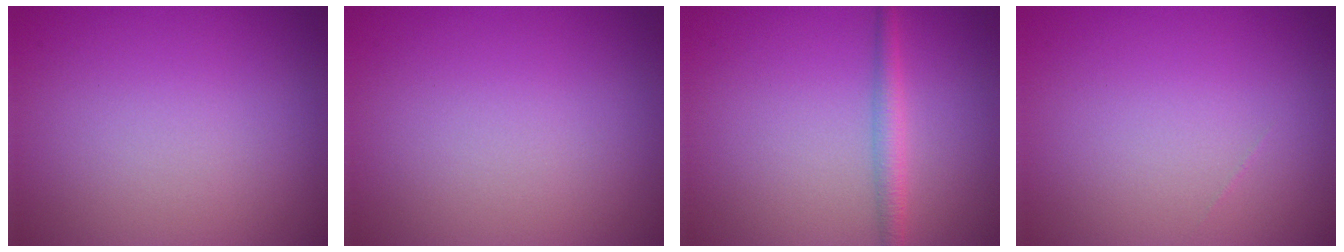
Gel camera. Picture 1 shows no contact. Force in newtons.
{"total": 0.0}
{"total": 1.9, "press": 1.9, "slide": 0.0}
{"total": 0.0}